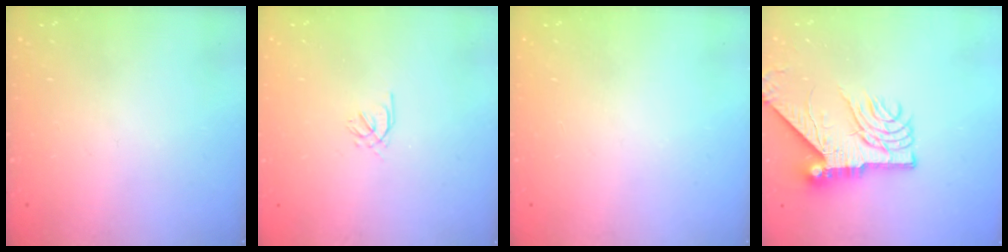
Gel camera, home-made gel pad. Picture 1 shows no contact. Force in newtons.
{"total": 0.9, "press": 0.8, "slide": 0.4}
{"total": 0.0}
{"total": 13.8, "press": 13.8, "slide": 1.2}